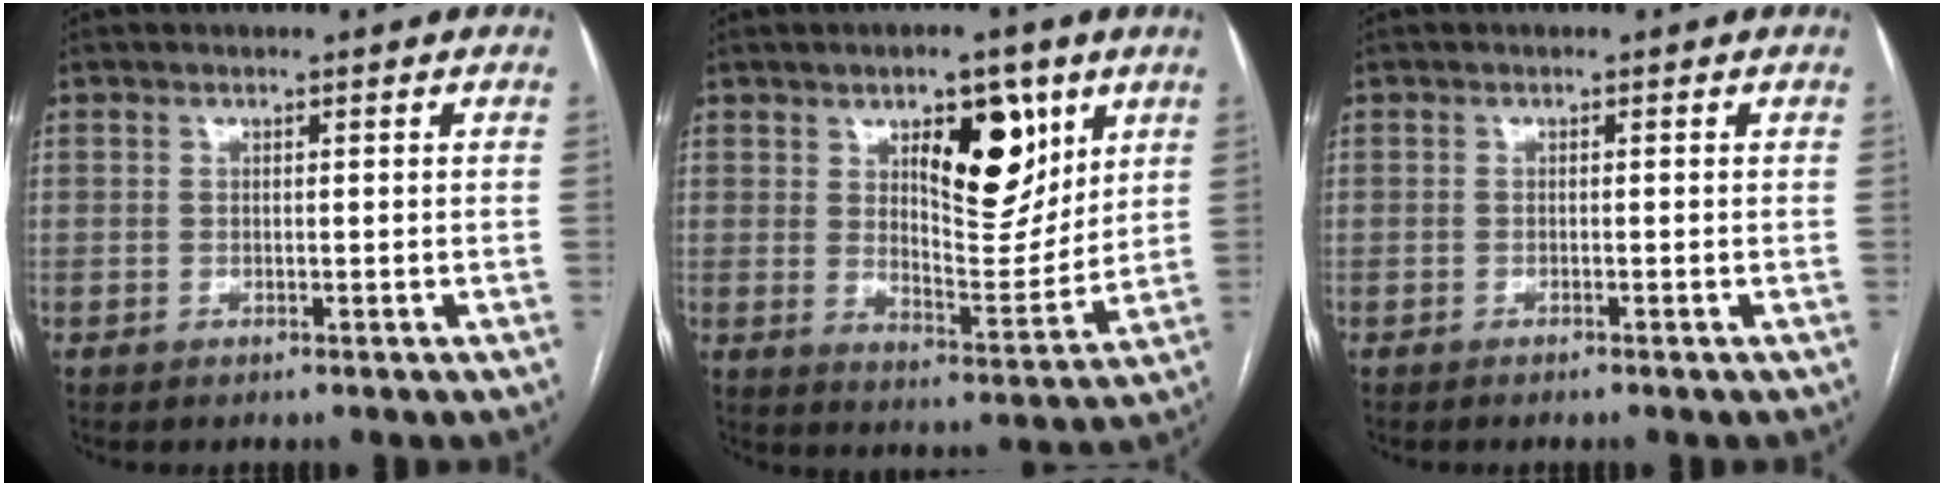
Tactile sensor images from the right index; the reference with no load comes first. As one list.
[{"total": 12.1, "force": [5.6, 4.6, 9.7], "torque": [-0.139, -0.003, 0.094]}, {"total": 0.8, "force": [-0.7, -0.2, 0.4], "torque": [-0.007, 0.001, -0.012]}]